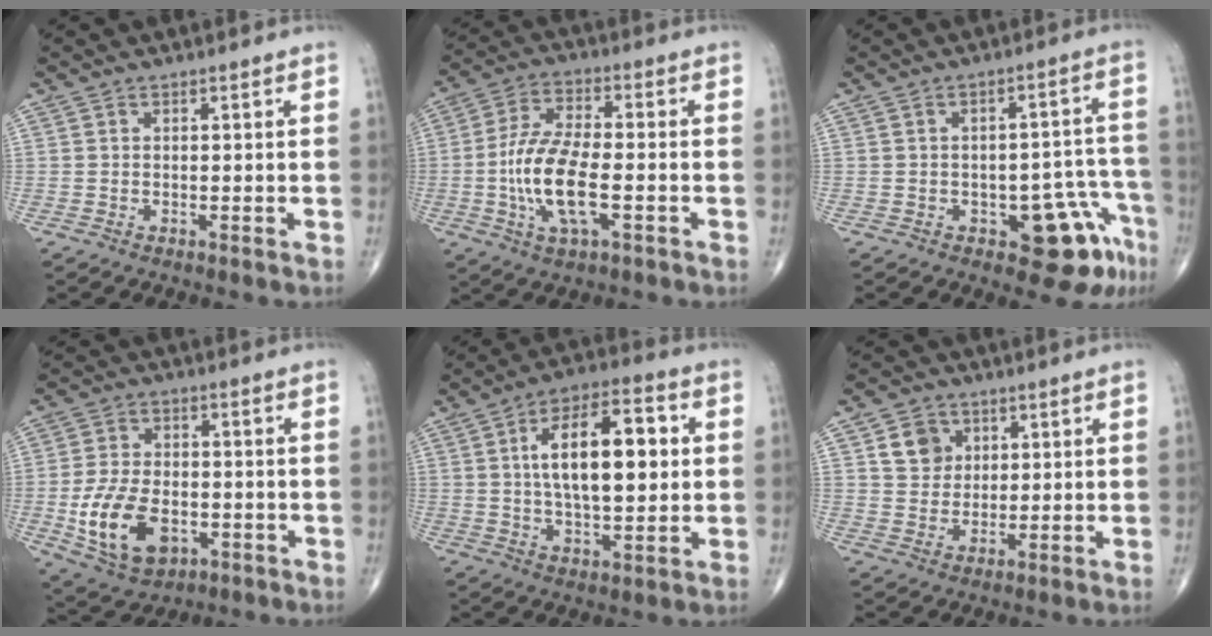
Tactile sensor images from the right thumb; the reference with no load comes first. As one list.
[{"total": 12.9, "force": [-2.8, 5.1, 11.5], "torque": [-0.236, 0.014, -0.054]}, {"total": 10.3, "force": [-5.3, 4.6, 7.5], "torque": [-0.048, 0.042, -0.061]}, {"total": 13.6, "force": [-3.7, 8.5, 9.9], "torque": [-0.175, 0.007, -0.056]}, {"total": 16.7, "force": [2.6, 7.5, 14.7], "torque": [-0.223, 0.009, 0.040]}, {"total": 6.1, "force": [2.3, 5.2, 2.2], "torque": [-0.013, -0.009, 0.040]}]